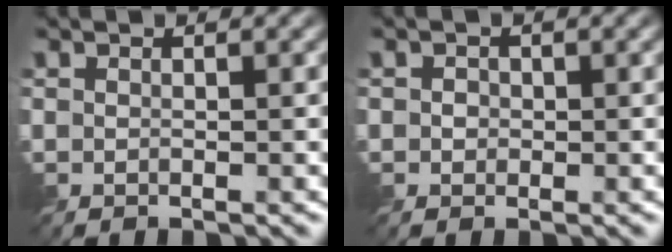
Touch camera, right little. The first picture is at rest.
{"total": 1.1, "force": [-0.1, 1.0, 0.3], "torque": [-0.002, -0.002, -0.002]}